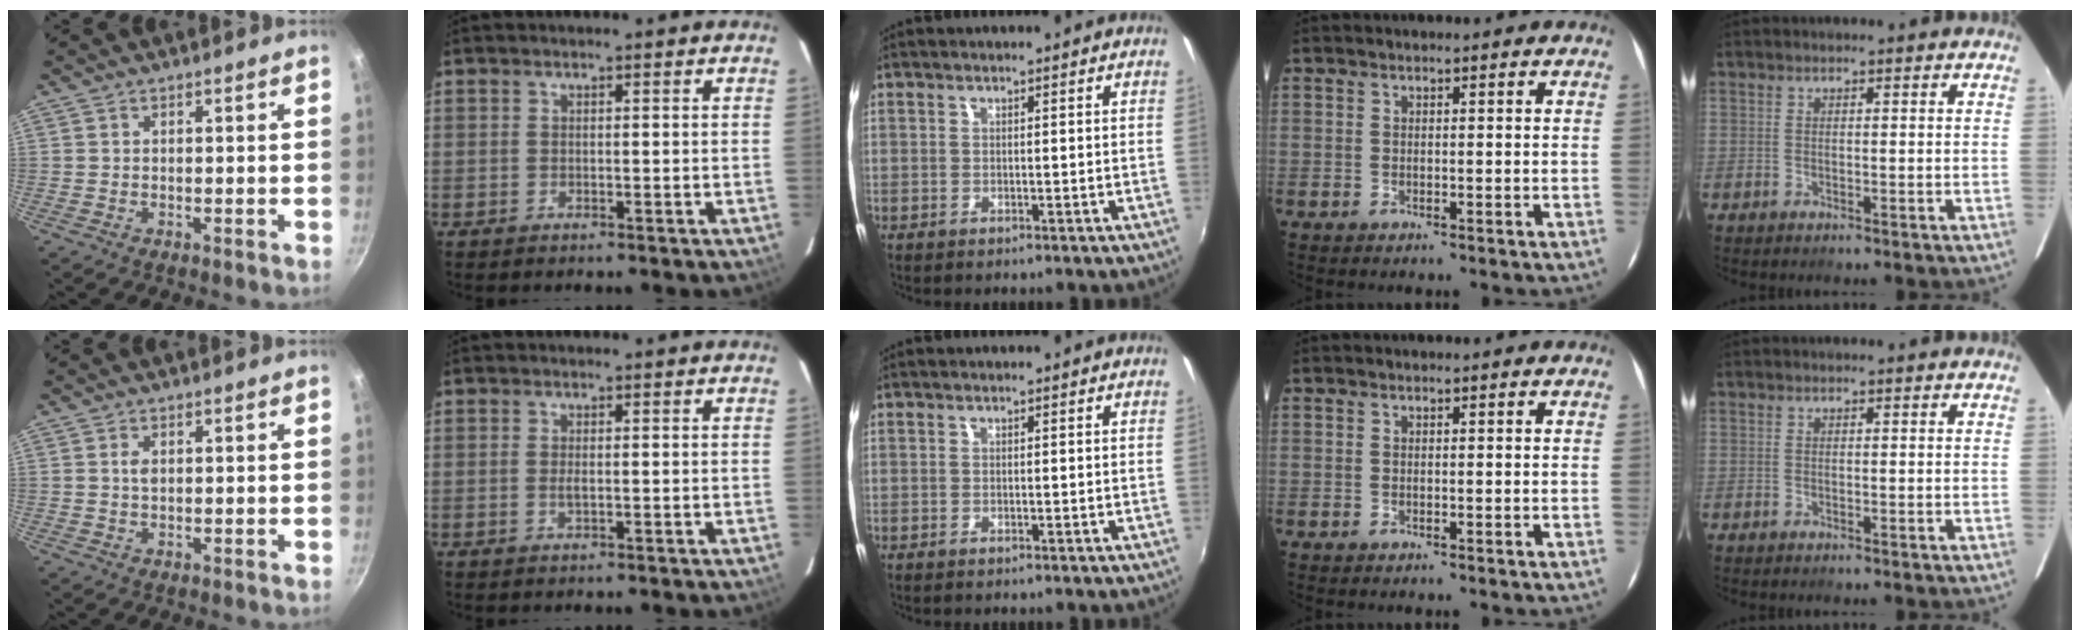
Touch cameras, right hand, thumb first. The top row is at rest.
{"thumb": {"total": 1.5, "force": [0.3, 0.9, 1.2], "torque": [-0.021, 0.001, 0.004]}, "index": {"total": 1.2, "force": [-0.2, 0.3, 1.1], "torque": [-0.023, -0.001, -0.003]}}